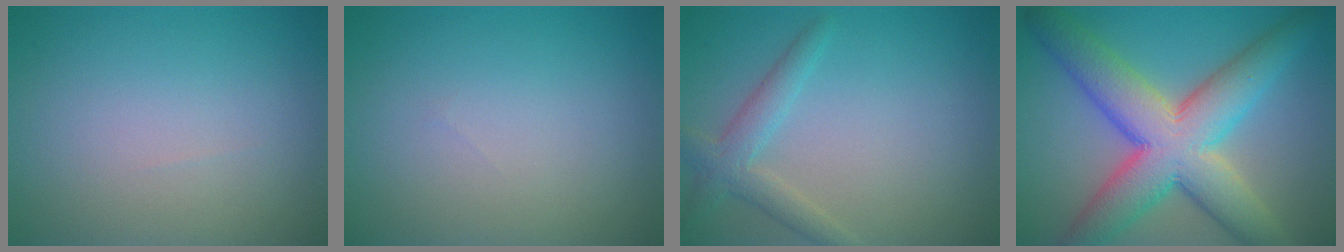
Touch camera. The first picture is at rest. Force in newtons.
{"total": 0.0}
{"total": 2.7, "press": 2.7, "slide": 0.3}
{"total": 10.5, "press": 10.5, "slide": 0.4}